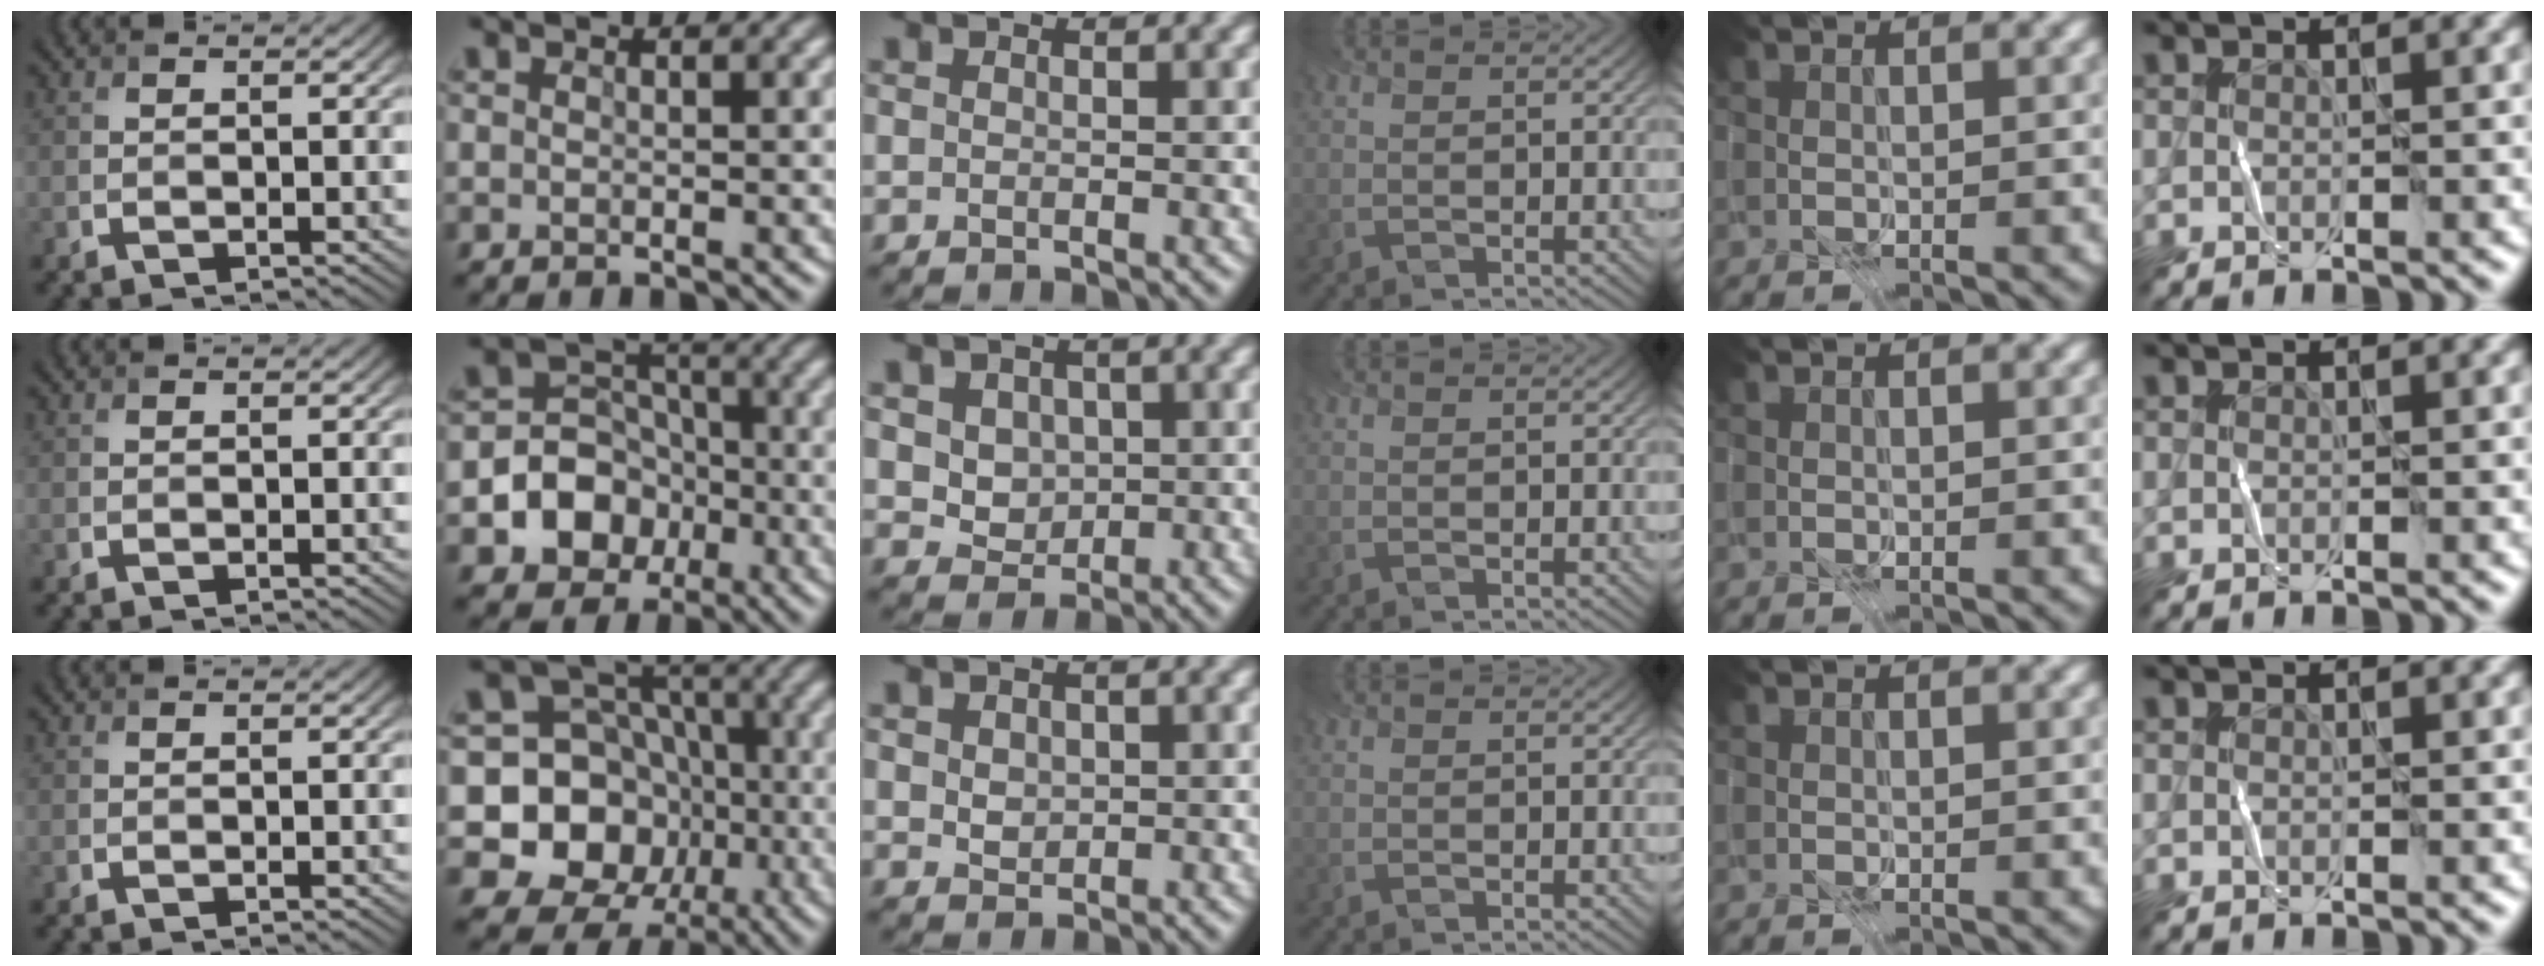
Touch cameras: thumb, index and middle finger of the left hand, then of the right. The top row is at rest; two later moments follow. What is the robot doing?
{"motion": "fold", "object": "file"}